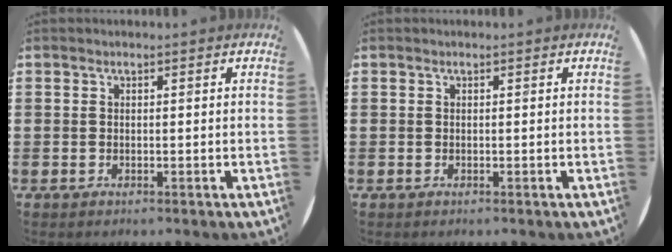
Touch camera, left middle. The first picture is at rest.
{"total": 0.0}